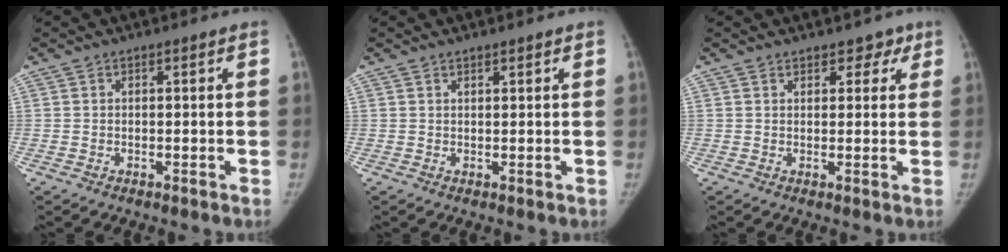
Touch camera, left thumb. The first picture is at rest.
{"total": 1.1, "force": [0.9, 0.3, 0.5], "torque": [-0.006, -0.005, 0.016]}
{"total": 3.5, "force": [2.5, 2.3, 1.1], "torque": [0.019, -0.010, 0.030]}